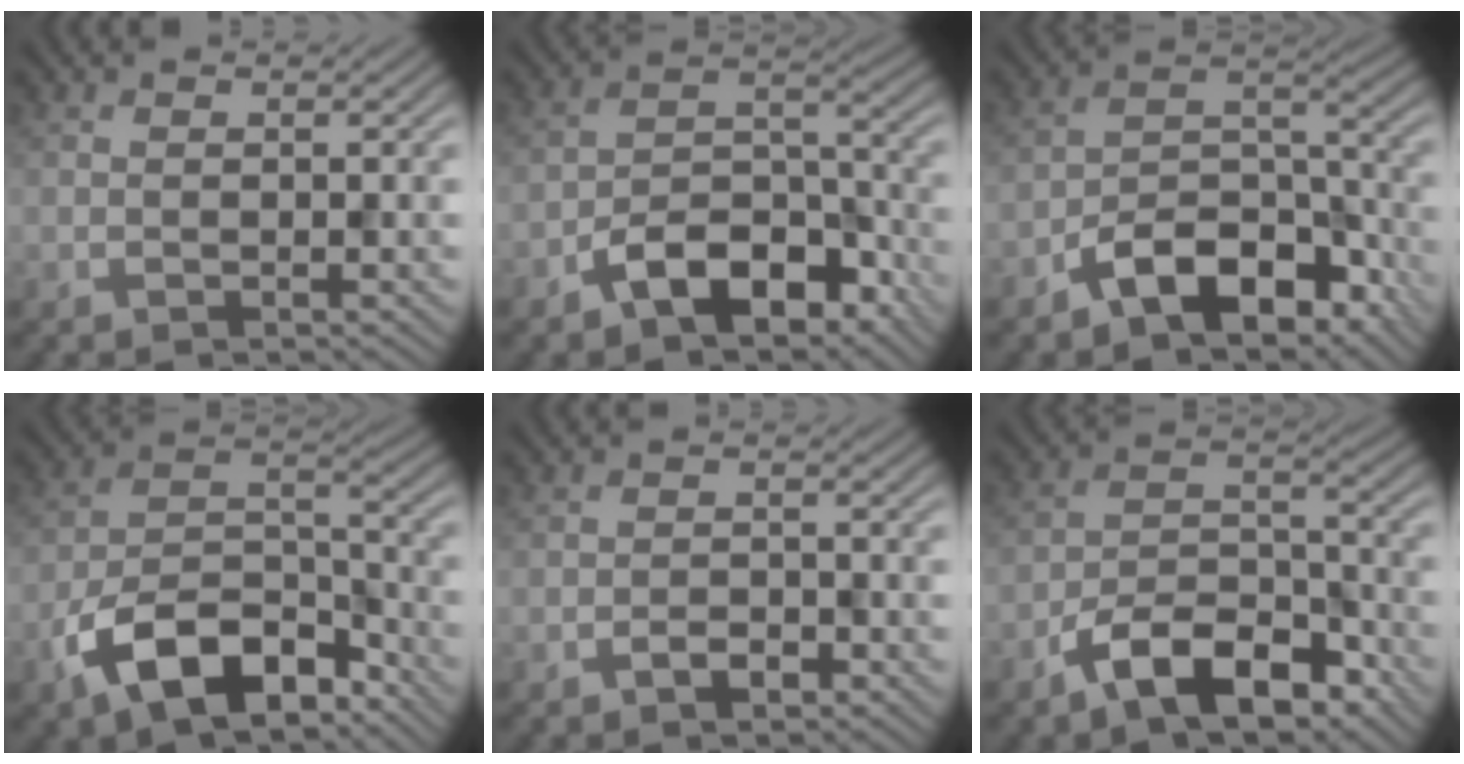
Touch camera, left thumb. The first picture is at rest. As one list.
[{"total": 9.0, "force": [-5.7, 4.5, 5.3], "torque": [-0.082, 0.004, -0.113]}, {"total": 10.4, "force": [-6.7, 5.0, 6.1], "torque": [-0.088, 0.004, -0.135]}, {"total": 12.0, "force": [-7.6, 5.6, 7.4], "torque": [-0.139, -0.008, -0.154]}, {"total": 1.8, "force": [-1.2, 0.9, 1.0], "torque": [-0.016, 0.002, -0.023]}, {"total": 9.3, "force": [-6.2, 4.1, 5.6], "torque": [-0.091, 0.003, -0.128]}]